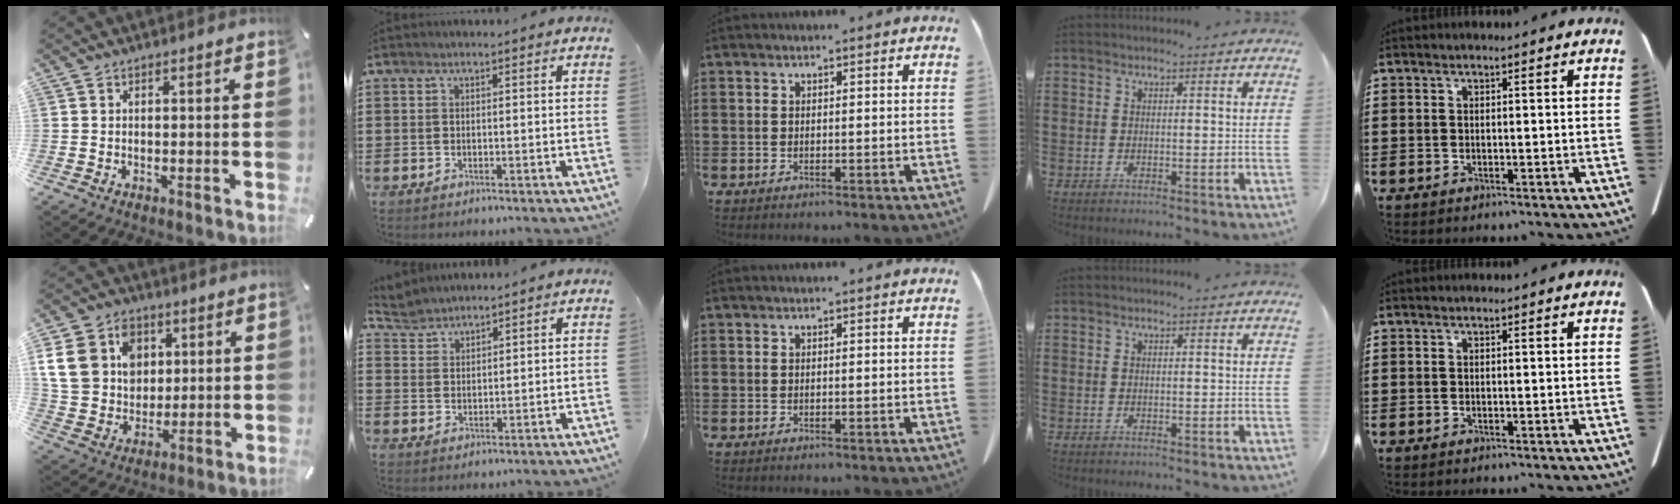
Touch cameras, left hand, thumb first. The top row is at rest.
{"thumb": {"total": 15.7, "force": [4.9, 13.1, 7.0], "torque": [-0.149, 0.002, 0.094]}, "index": {"total": 2.6, "force": [2.5, 0.7, -0.3], "torque": [-0.004, -0.002, 0.048]}}